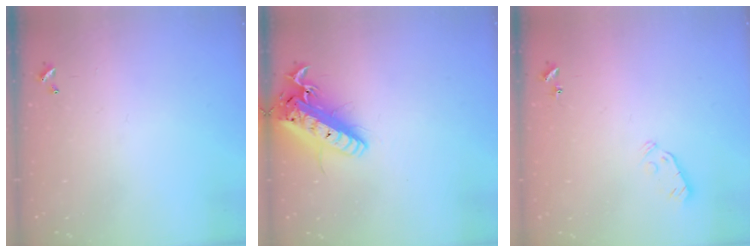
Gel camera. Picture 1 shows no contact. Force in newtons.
{"total": 19.8, "press": 19.4, "slide": 4.0}
{"total": 3.8, "press": 3.7, "slide": 0.8}